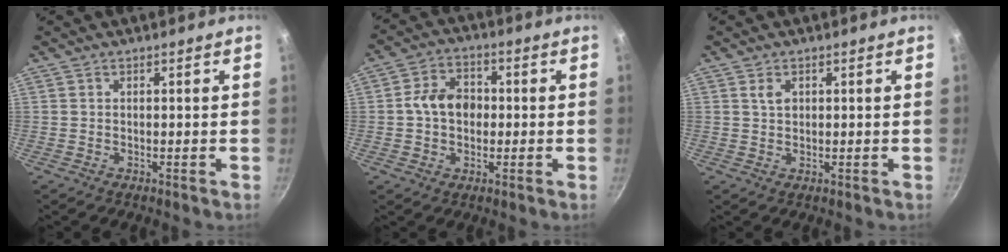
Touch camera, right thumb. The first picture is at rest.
{"total": 8.0, "force": [-0.2, 6.2, 5.2], "torque": [-0.065, 0.017, -0.014]}
{"total": 2.1, "force": [0.7, 1.4, 1.4], "torque": [-0.019, -0.003, 0.012]}